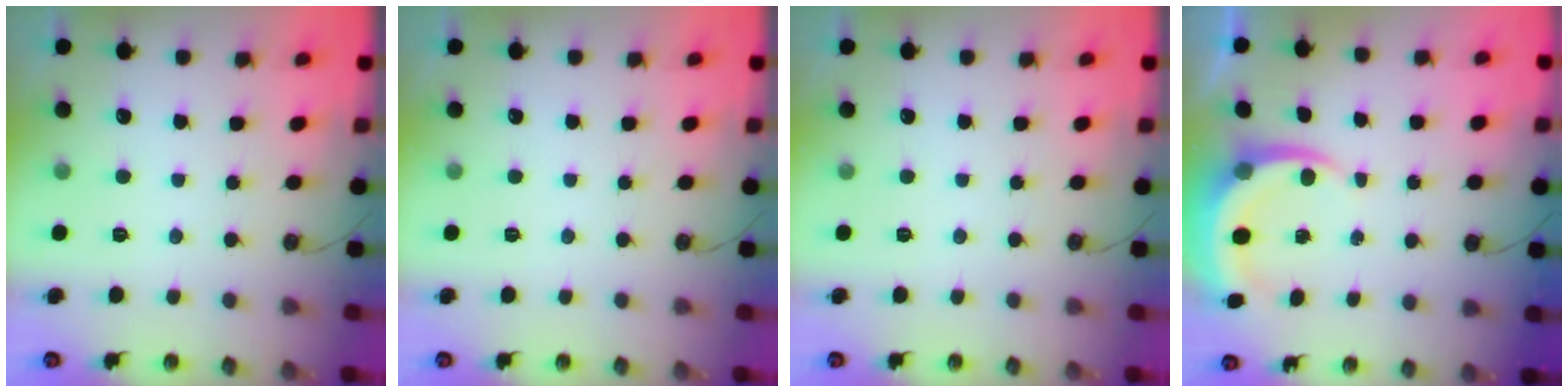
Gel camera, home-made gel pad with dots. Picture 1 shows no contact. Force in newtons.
{"total": 0.0}
{"total": 0.0}
{"total": 7.0, "press": 7.0, "slide": 0.6}